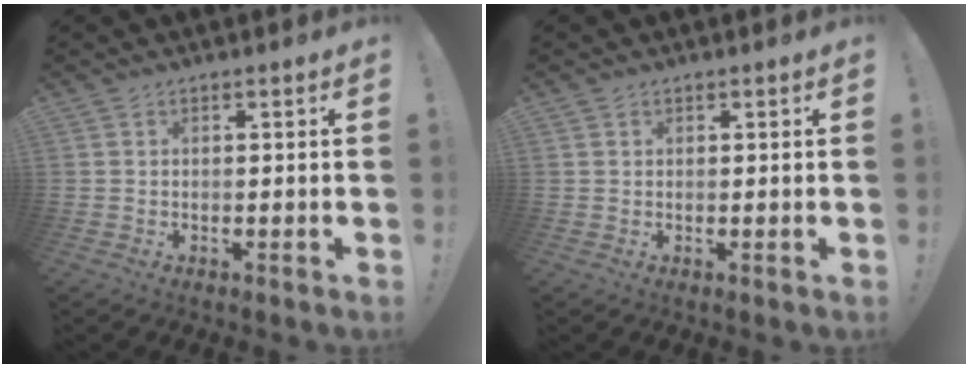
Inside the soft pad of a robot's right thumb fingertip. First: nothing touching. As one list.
[{"total": 0.8, "force": [0.5, 0.5, 0.1], "torque": [0.003, -0.001, 0.010]}]